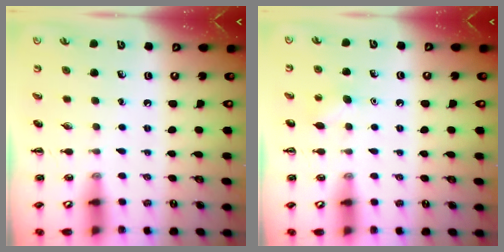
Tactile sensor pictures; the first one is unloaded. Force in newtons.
{"total": 4.0, "press": 3.8, "slide": 1.1}